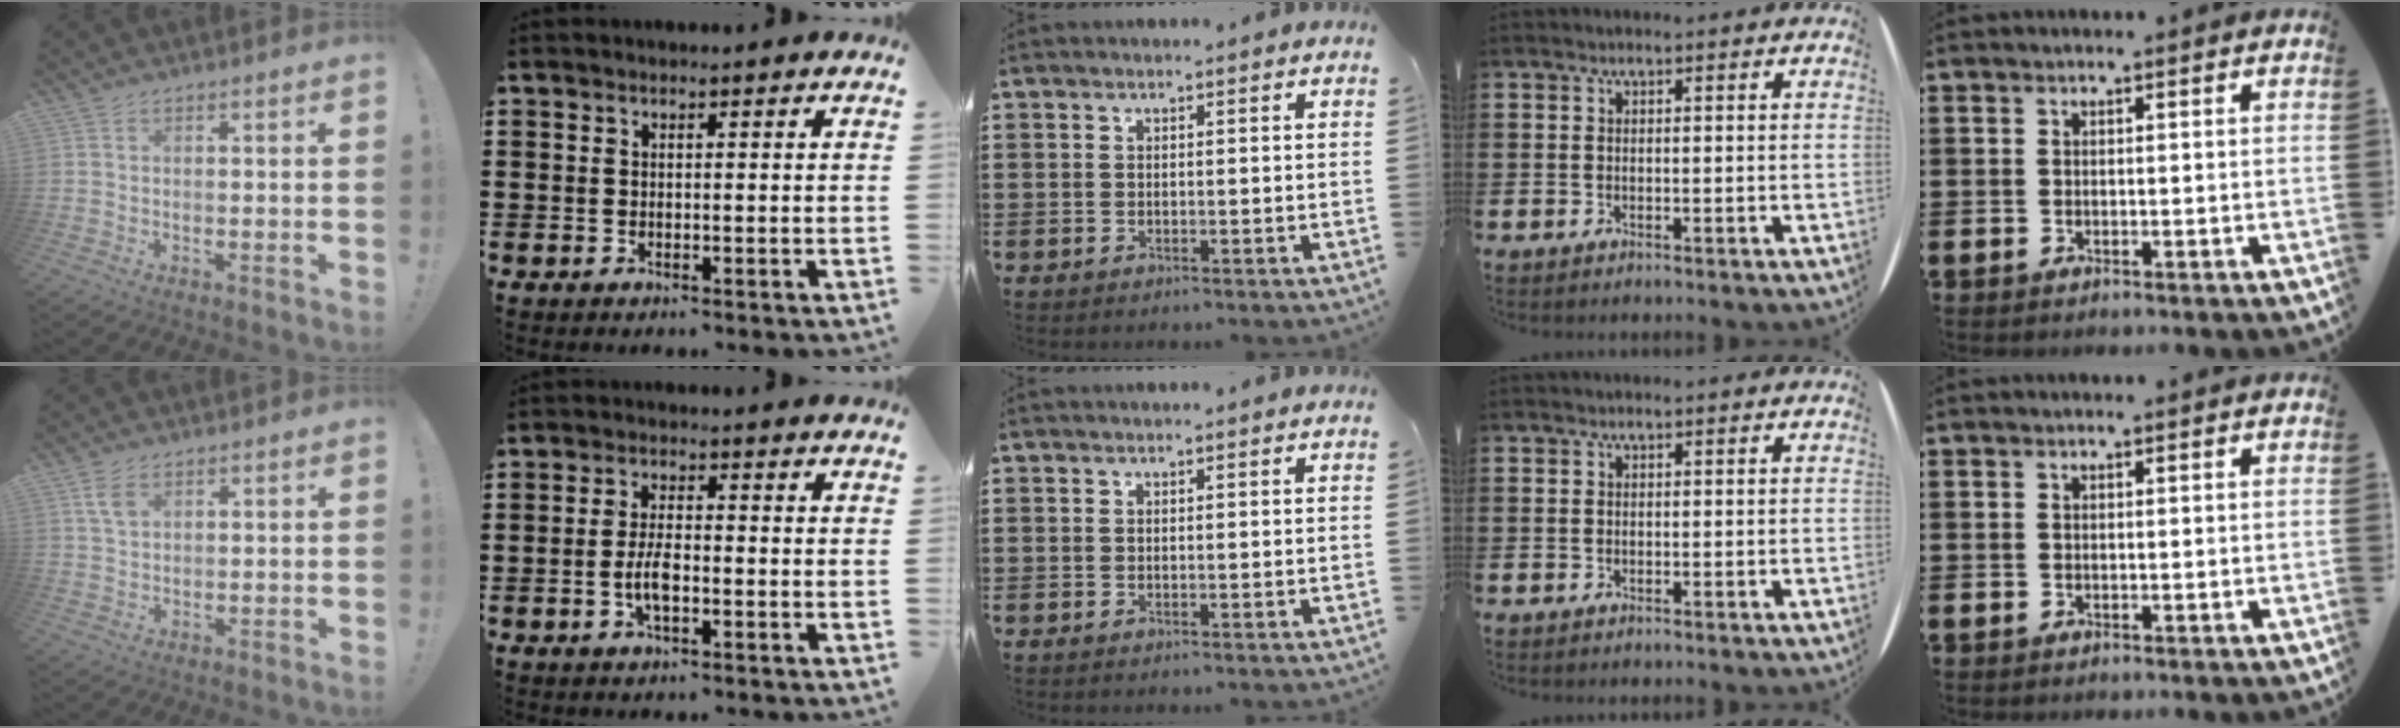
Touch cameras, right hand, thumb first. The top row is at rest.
{"thumb": {"total": 4.4, "force": [2.2, 2.4, 2.9], "torque": [-0.052, -0.004, 0.043]}, "index": {"total": 4.3, "force": [-1.1, 1.4, 3.9], "torque": [-0.091, -0.005, -0.024]}}